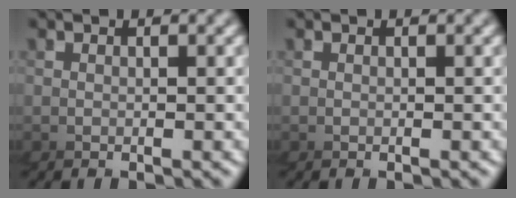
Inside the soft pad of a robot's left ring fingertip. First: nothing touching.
{"total": 0.0}